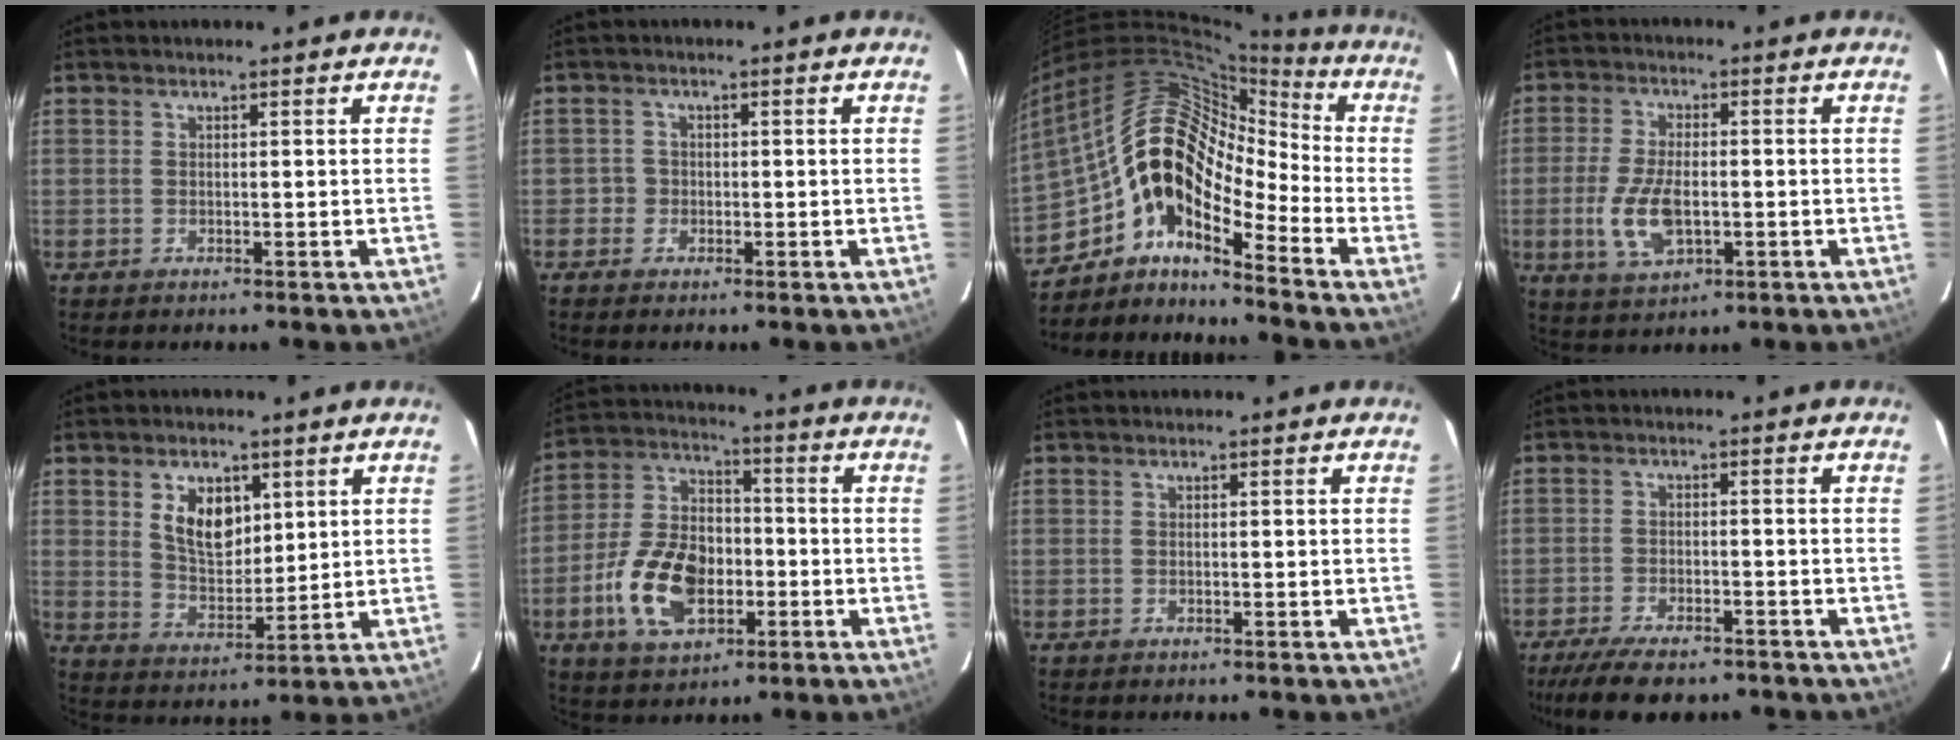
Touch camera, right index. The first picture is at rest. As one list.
[{"total": 2.1, "force": [-1.0, 1.8, -0.1], "torque": [0.004, 0.011, -0.017]}, {"total": 16.2, "force": [-6.9, 8.2, 12.1], "torque": [-0.183, 0.003, -0.147]}, {"total": 9.4, "force": [-2.1, 4.7, 7.9], "torque": [-0.170, -0.008, -0.033]}, {"total": 8.8, "force": [3.4, 5.4, 6.0], "torque": [-0.104, 0.005, 0.073]}, {"total": 15.4, "force": [-4.8, 9.8, 10.9], "torque": [-0.233, 0.012, -0.077]}, {"total": 0.0}, {"total": 11.0, "force": [-8.8, 3.6, 5.6], "torque": [-0.129, -0.021, -0.141]}]